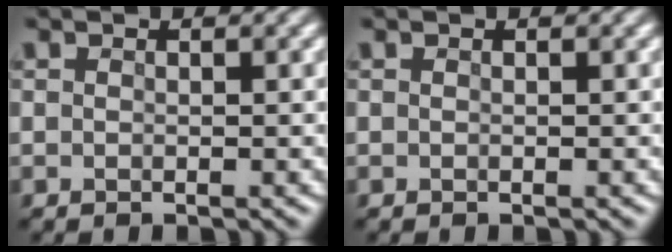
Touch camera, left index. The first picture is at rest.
{"total": 0.0}